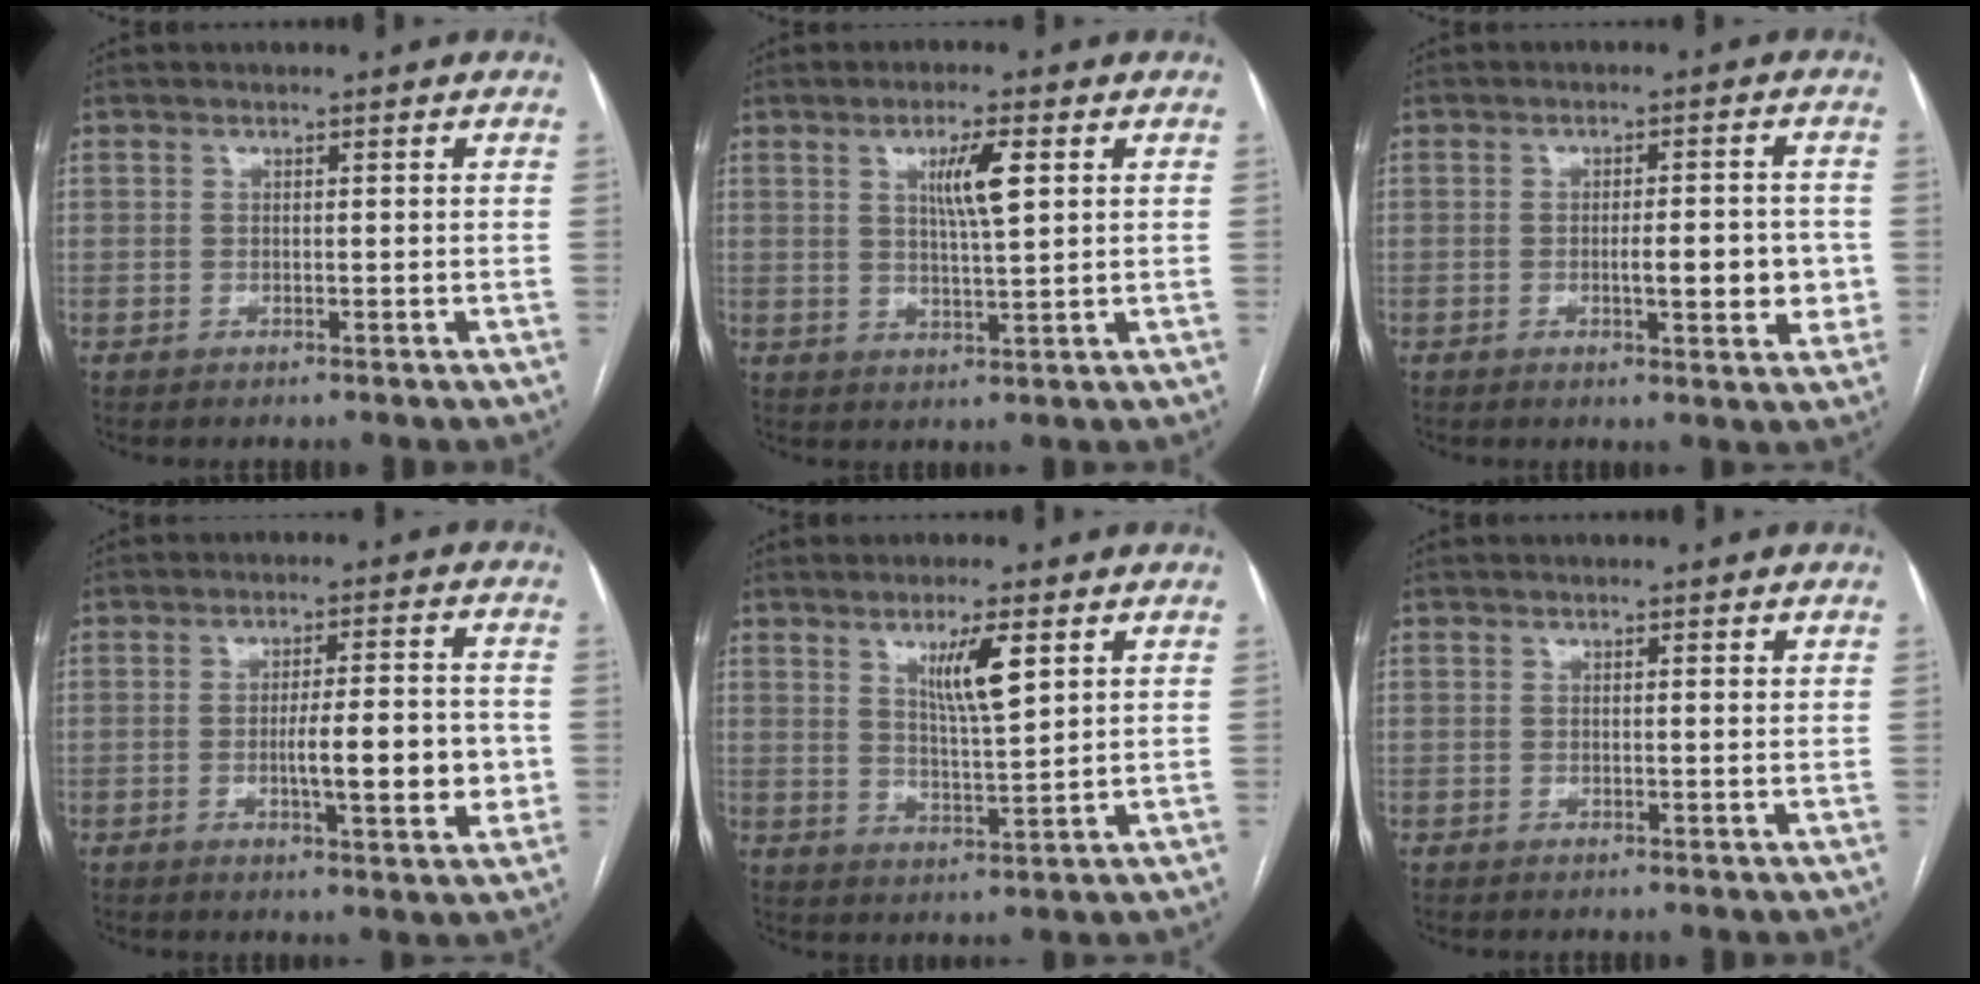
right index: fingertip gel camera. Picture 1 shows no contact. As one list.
[{"total": 5.9, "force": [2.0, 0.5, 5.5], "torque": [-0.096, 0.000, 0.035]}, {"total": 6.8, "force": [-1.1, 1.9, 6.5], "torque": [-0.086, 0.001, -0.012]}, {"total": 9.5, "force": [-1.5, 1.7, 9.2], "torque": [-0.138, 0.002, -0.022]}, {"total": 6.7, "force": [3.1, 0.6, 5.9], "torque": [-0.104, -0.009, 0.056]}, {"total": 0.7, "force": [0.5, 0.1, 0.5], "torque": [-0.006, 0.000, 0.005]}]